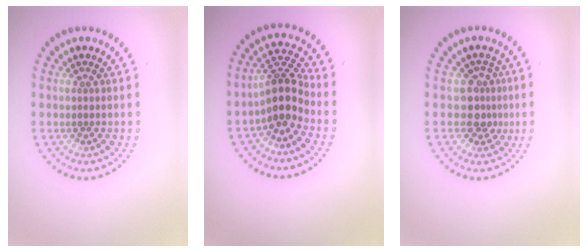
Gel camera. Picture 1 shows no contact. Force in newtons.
{"total": 4.0, "press": 3.1, "slide": 2.4}
{"total": 2.5, "press": 1.9, "slide": 1.6}